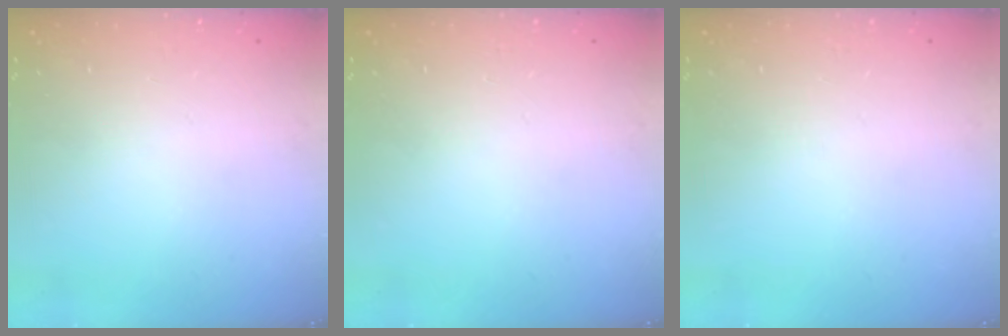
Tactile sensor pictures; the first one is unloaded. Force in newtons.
{"total": 0.0}
{"total": 0.0}